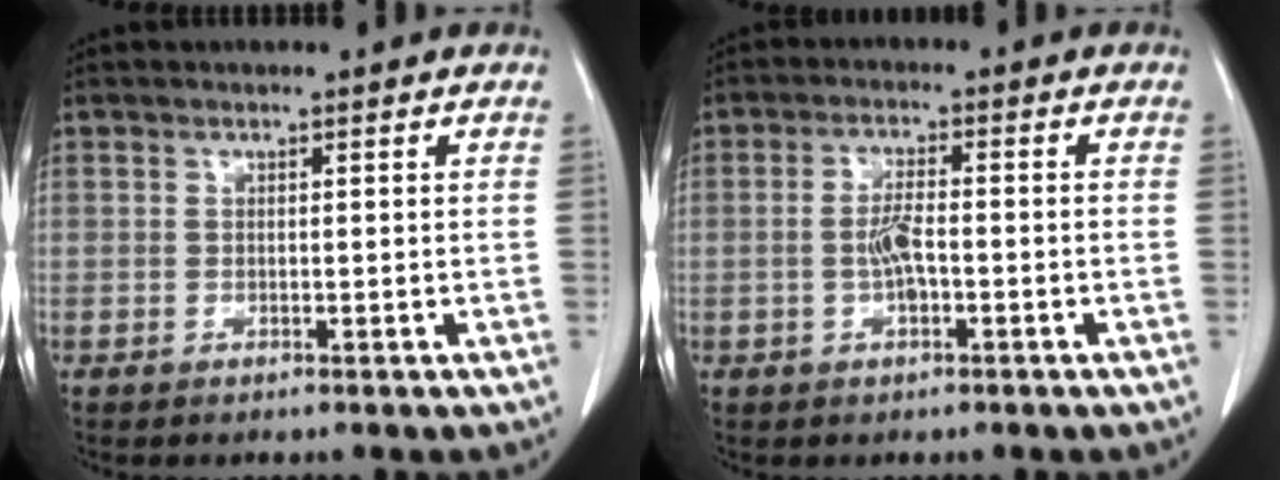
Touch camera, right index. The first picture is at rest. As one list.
[{"total": 3.9, "force": [-0.9, 0.9, 3.7], "torque": [-0.078, 0.004, -0.015]}]